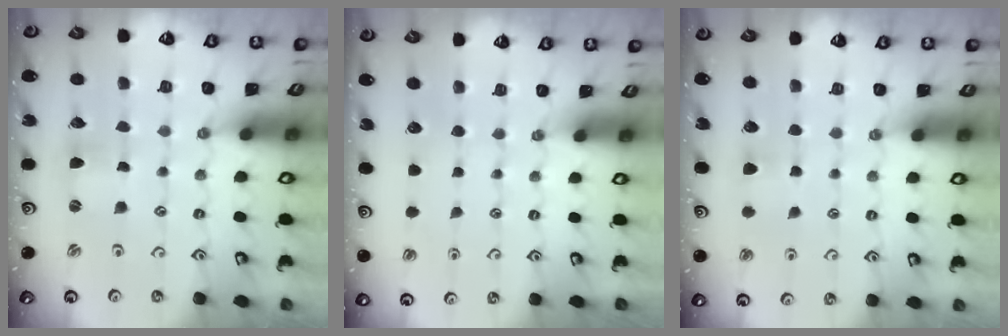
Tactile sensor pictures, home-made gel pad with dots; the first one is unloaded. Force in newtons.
{"total": 0.0}
{"total": 3.9, "press": 3.9, "slide": 0.6}